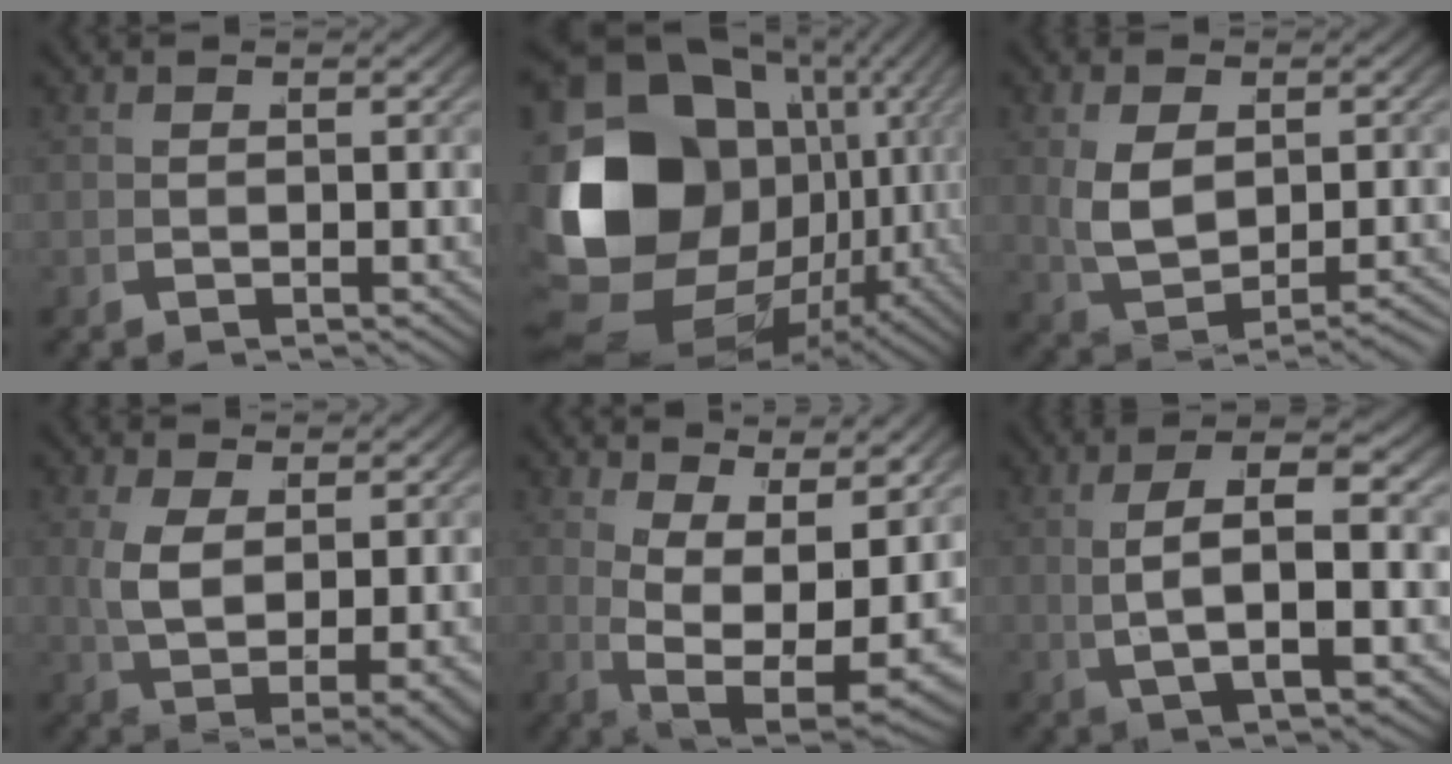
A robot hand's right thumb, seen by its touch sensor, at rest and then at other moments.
{"total": 21.0, "force": [-0.7, 14.4, 15.2], "torque": [-0.312, -0.059, 0.018]}
{"total": 4.7, "force": [0.0, 2.8, 3.8], "torque": [-0.089, -0.016, 0.022]}
{"total": 5.2, "force": [1.4, 2.4, 4.4], "torque": [-0.095, -0.023, 0.048]}
{"total": 9.2, "force": [1.0, 5.1, 7.6], "torque": [-0.148, -0.044, 0.042]}
{"total": 7.8, "force": [1.5, 2.9, 7.0], "torque": [-0.117, 0.010, 0.030]}